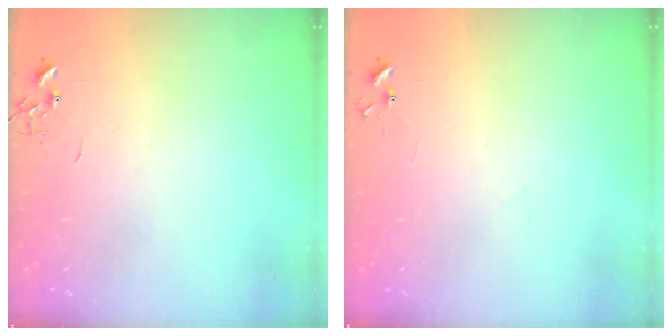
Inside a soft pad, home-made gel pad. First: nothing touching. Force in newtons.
{"total": 6.8, "press": 6.8, "slide": 0.6}